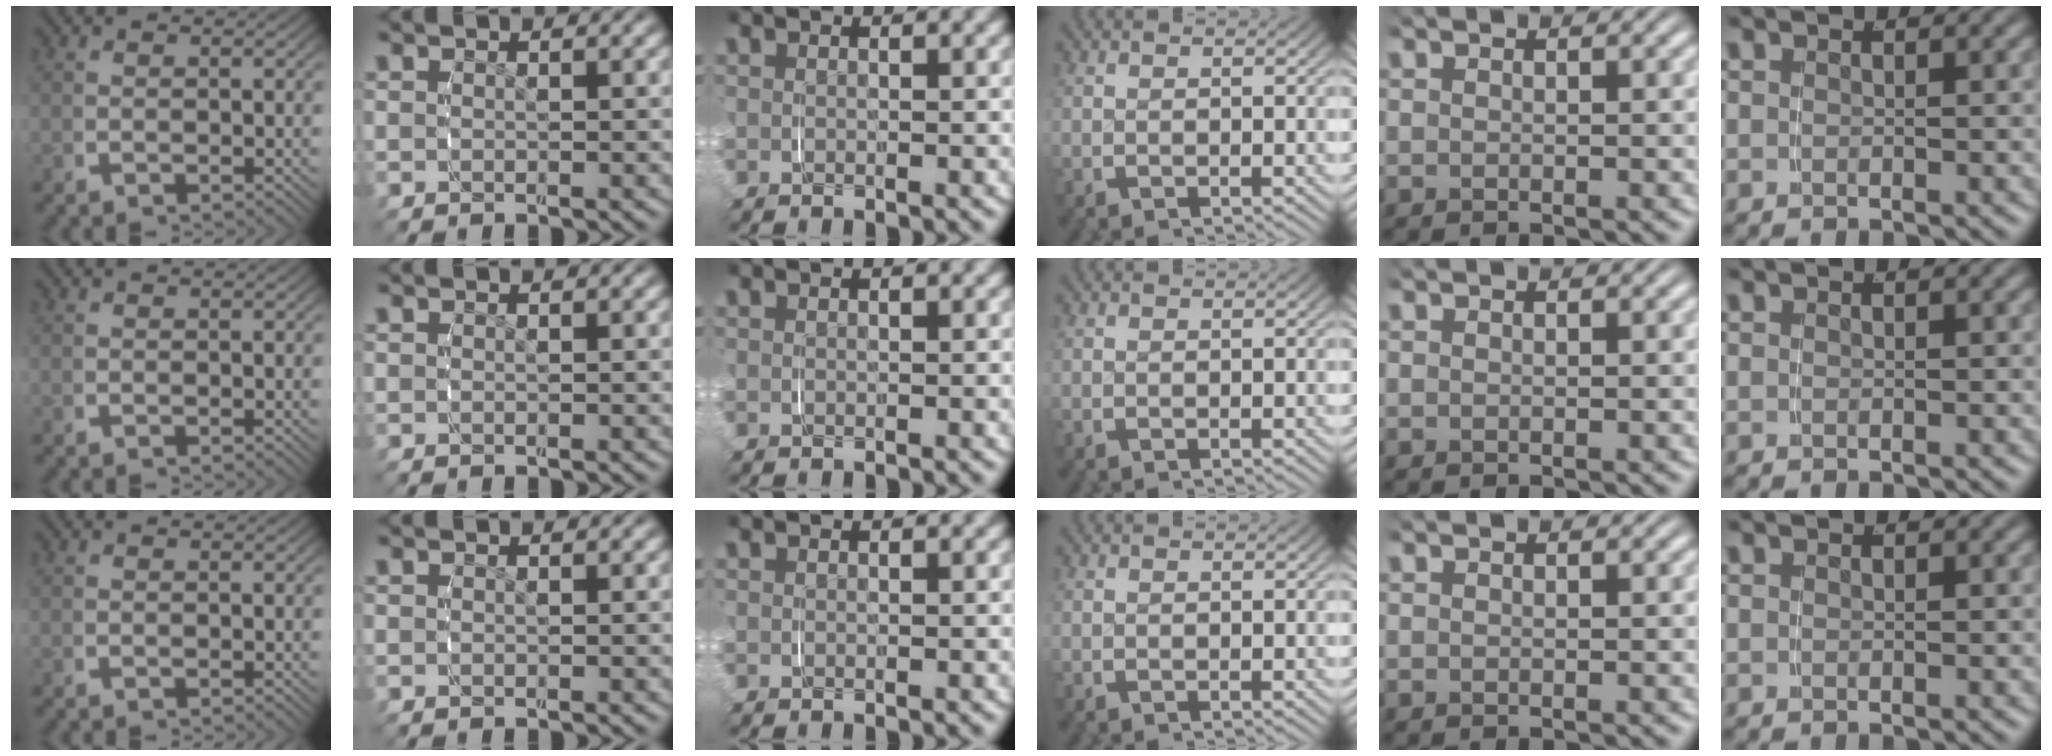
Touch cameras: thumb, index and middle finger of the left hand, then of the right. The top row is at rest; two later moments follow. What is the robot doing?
{"motion": "grasp_and_lifting", "object": "jar lid"}